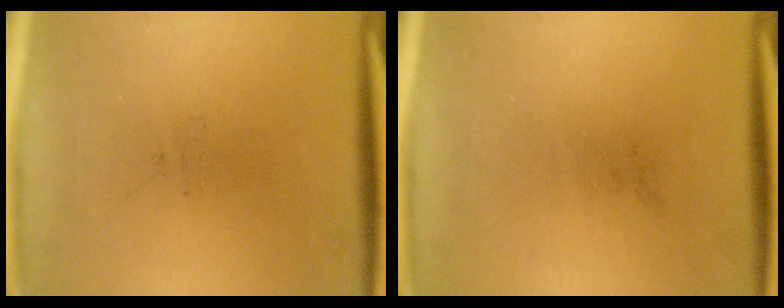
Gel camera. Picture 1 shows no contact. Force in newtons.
{"total": 0.0}